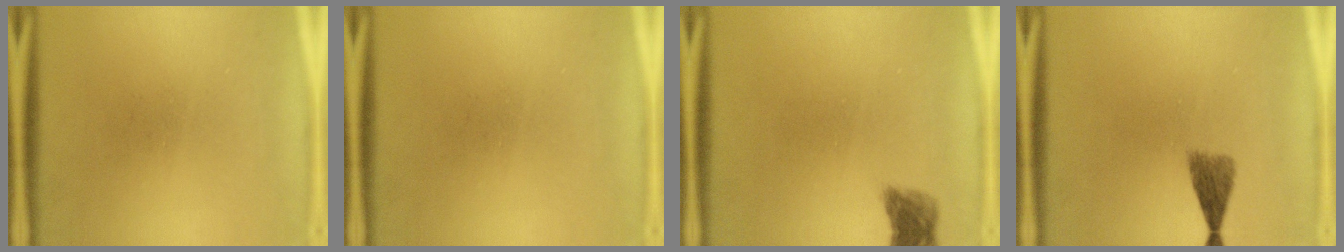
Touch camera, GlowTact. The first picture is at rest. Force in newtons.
{"total": 0.0}
{"total": 2.4}
{"total": 2.9}